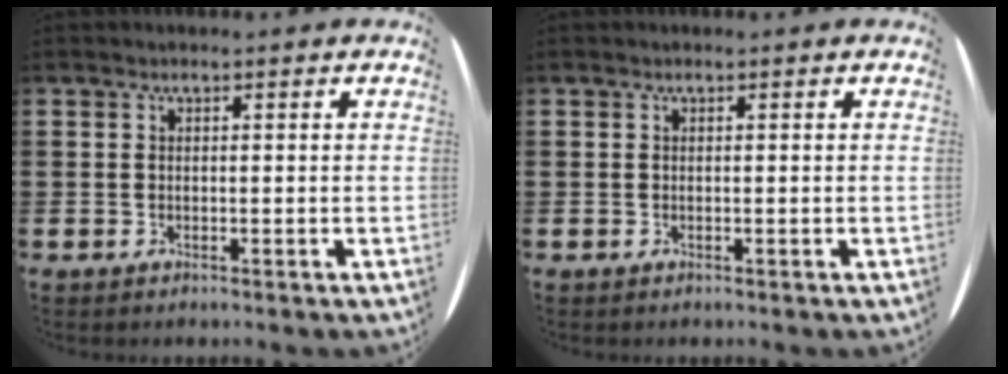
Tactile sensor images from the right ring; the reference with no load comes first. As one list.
[{"total": 0.0}]